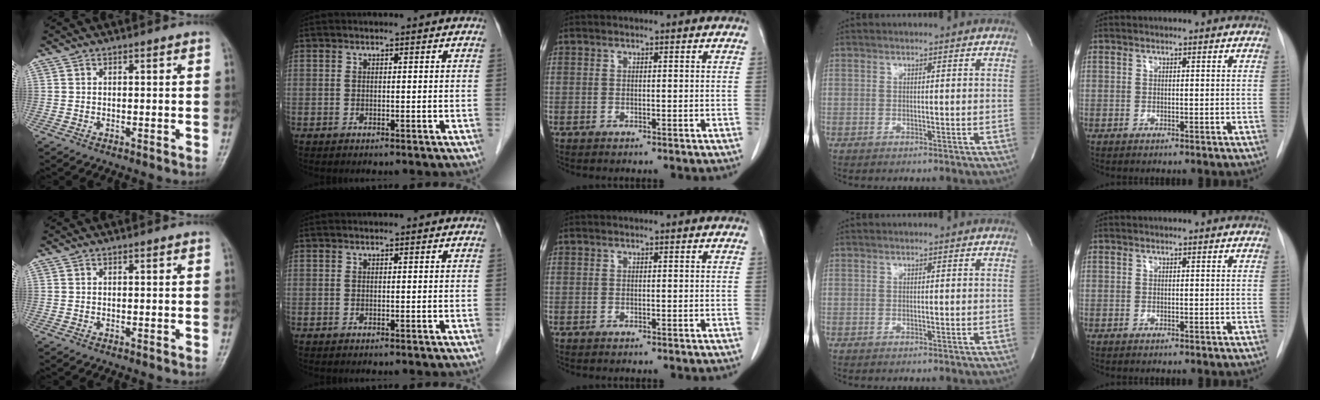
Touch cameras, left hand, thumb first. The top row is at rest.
{}